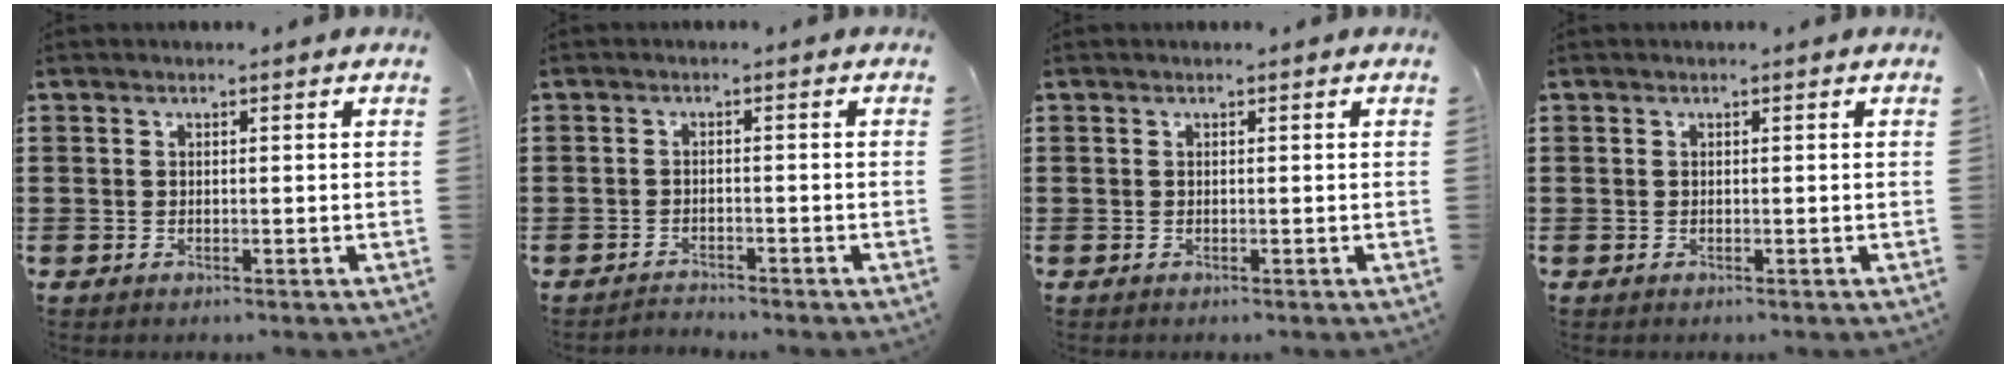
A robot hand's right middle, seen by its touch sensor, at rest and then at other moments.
{"total": 1.5, "force": [-1.5, 0.1, 0.0], "torque": [-0.005, 0.002, -0.032]}
{"total": 0.0}
{"total": 0.0}